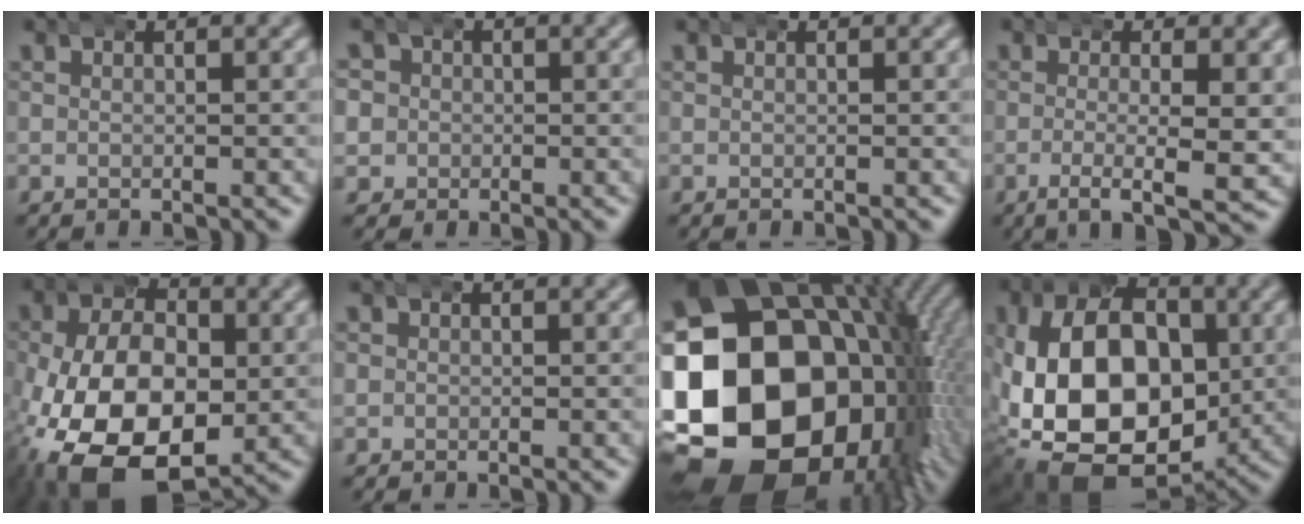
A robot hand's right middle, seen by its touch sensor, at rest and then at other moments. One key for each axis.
{"total": 6.8, "fx": 0.0, "fy": 6.6, "fz": 1.9, "tx": -0.064, "ty": -0.012, "tz": -0.011}
{"total": 0.0}
{"total": 4.3, "fx": -1.3, "fy": 0.6, "fz": 4.0, "tx": -0.072, "ty": -0.023, "tz": -0.014}
{"total": 13.2, "fx": -4.2, "fy": 8.4, "fz": 9.3, "tx": -0.184, "ty": -0.049, "tz": -0.044}
{"total": 1.3, "fx": 0.2, "fy": 1.3, "fz": 0.1, "tx": -0.006, "ty": -0.002, "tz": 0.001}
{"total": 33.9, "fx": -3.0, "fy": 23.0, "fz": 24.7, "tx": -0.416, "ty": -0.078, "tz": -0.019}
{"total": 17.0, "fx": -2.4, "fy": 11.1, "fz": 12.7, "tx": -0.238, "ty": -0.049, "tz": -0.011}